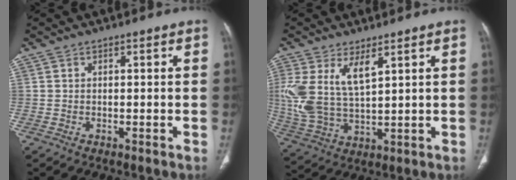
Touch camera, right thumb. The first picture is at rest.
{"total": 12.3, "force": [4.8, 5.7, 9.8], "torque": [-0.218, -0.017, 0.111]}